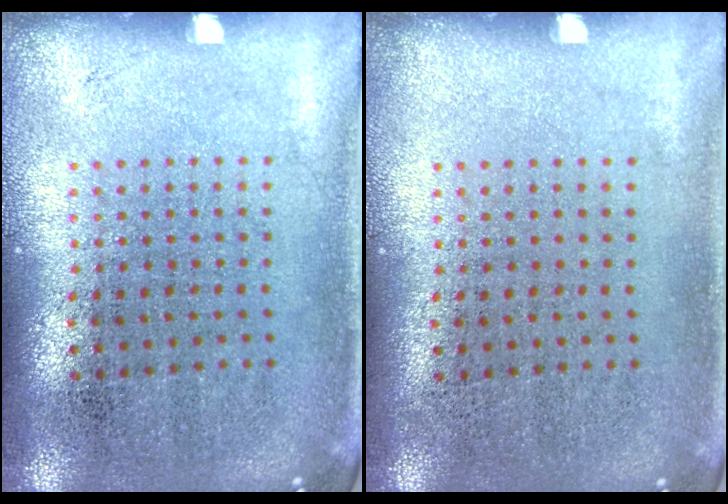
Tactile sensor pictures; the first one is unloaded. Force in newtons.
{"total": 0.0}